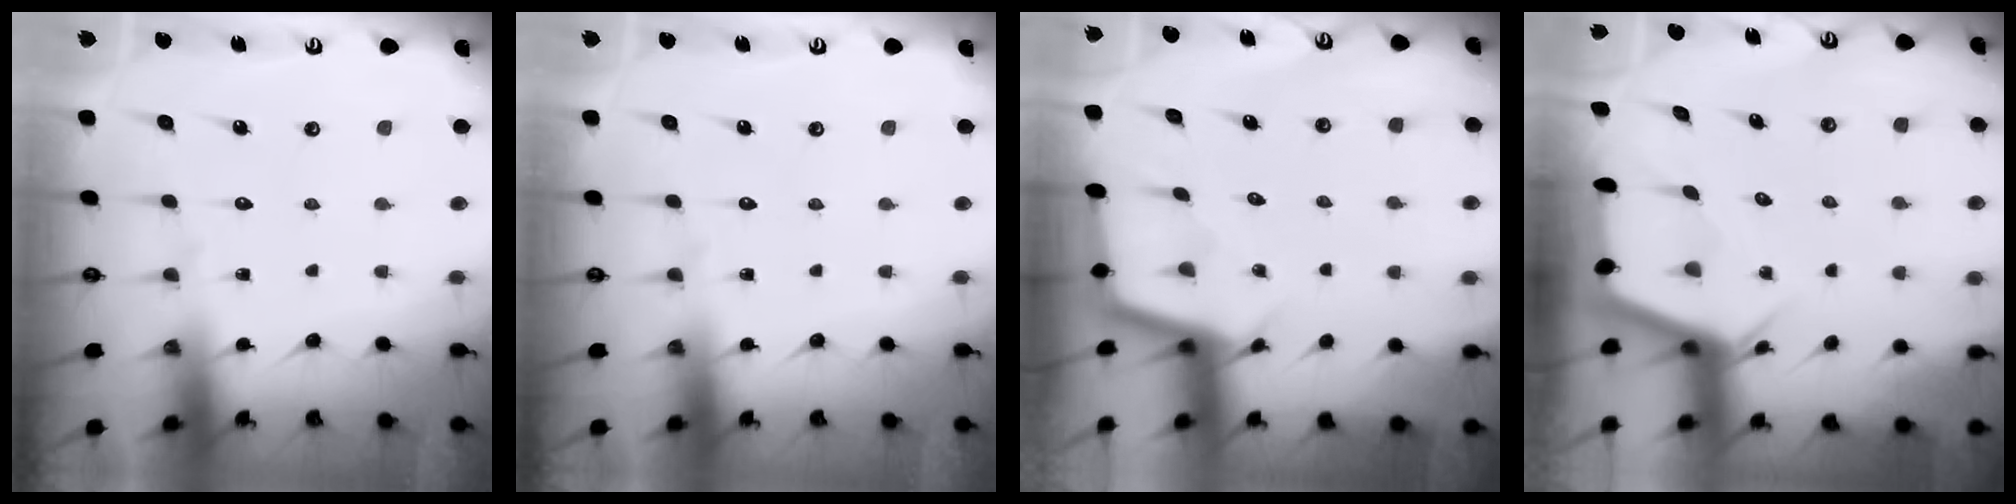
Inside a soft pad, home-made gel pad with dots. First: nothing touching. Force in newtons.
{"total": 0.0}
{"total": 2.5, "press": 2.5, "slide": 0.2}
{"total": 3.8, "press": 3.8, "slide": 0.2}